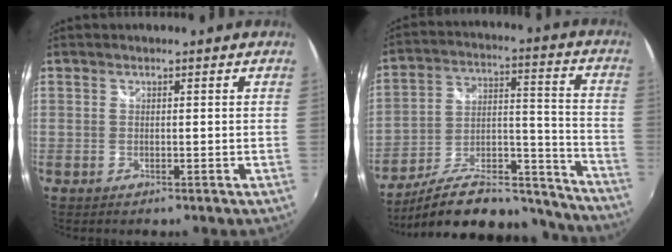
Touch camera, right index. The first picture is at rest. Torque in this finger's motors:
{"motor_torque": [-0.74, -0.59, -0.08, -0.19]}